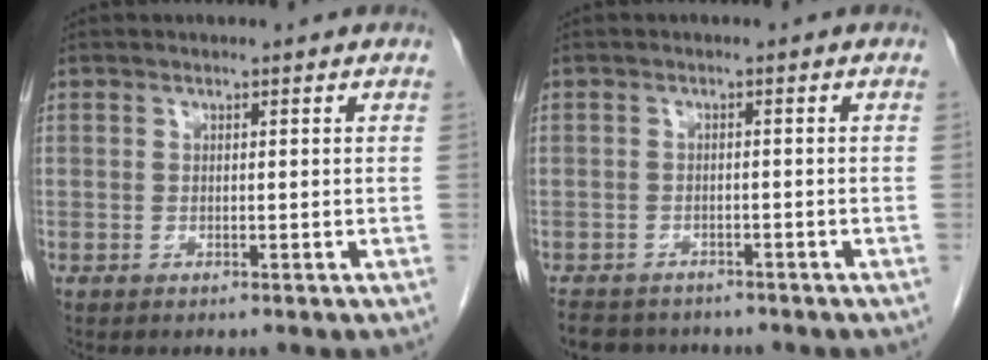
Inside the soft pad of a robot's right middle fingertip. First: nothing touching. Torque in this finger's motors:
{"motor_torque": [0.05, -0.04, -0.02, 0.00]}